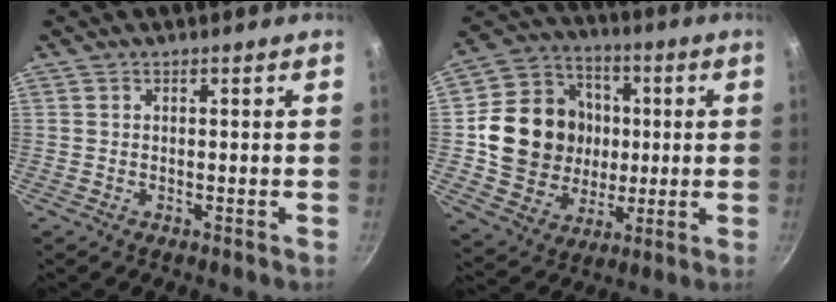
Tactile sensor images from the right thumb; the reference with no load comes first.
{"total": 18.8, "force": [0.9, 16.7, 8.7], "torque": [-0.129, 0.023, 0.020]}